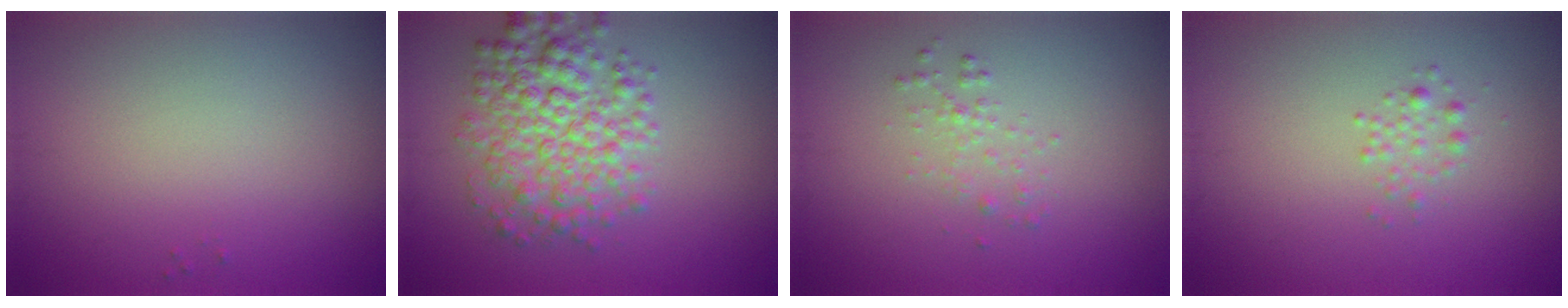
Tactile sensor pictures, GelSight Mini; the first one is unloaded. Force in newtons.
{"total": 5.8, "press": 5.8, "slide": 0.0}
{"total": 1.1, "press": 1.1, "slide": 0.0}
{"total": 1.2, "press": 1.2, "slide": 0.0}